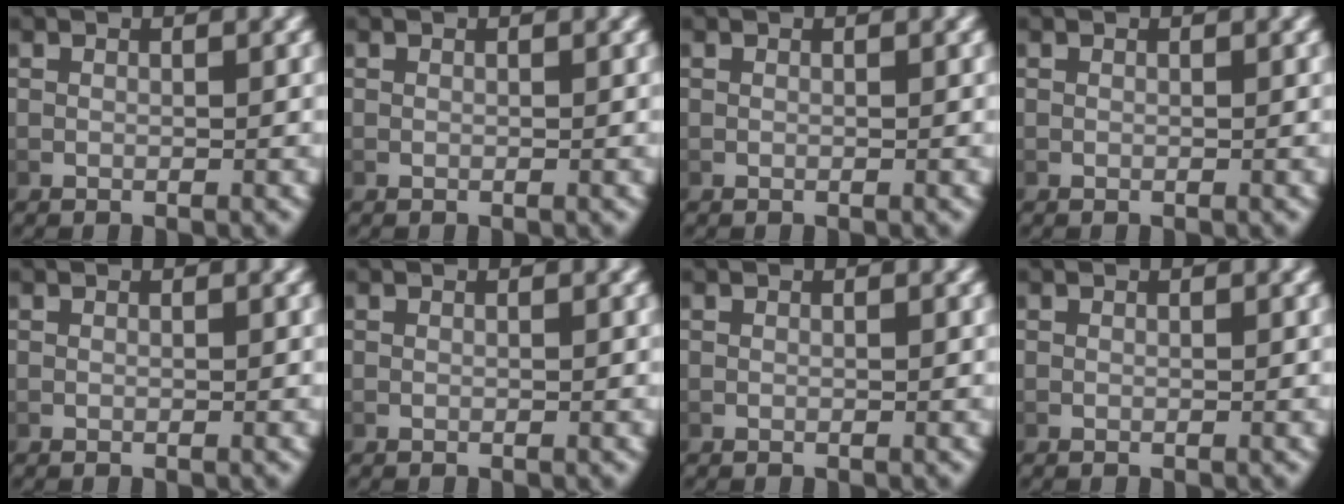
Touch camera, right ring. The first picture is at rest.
{"total": 0.0}
{"total": 0.0}
{"total": 0.0}
{"total": 0.0}
{"total": 0.0}
{"total": 0.0}
{"total": 0.0}